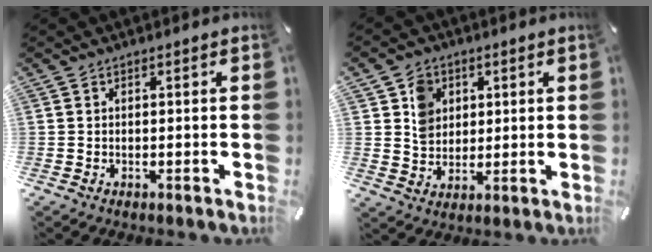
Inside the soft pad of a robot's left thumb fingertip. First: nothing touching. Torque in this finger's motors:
{"motor_torque": [0.78, 0.97, 0.50, -0.63, 0.04]}